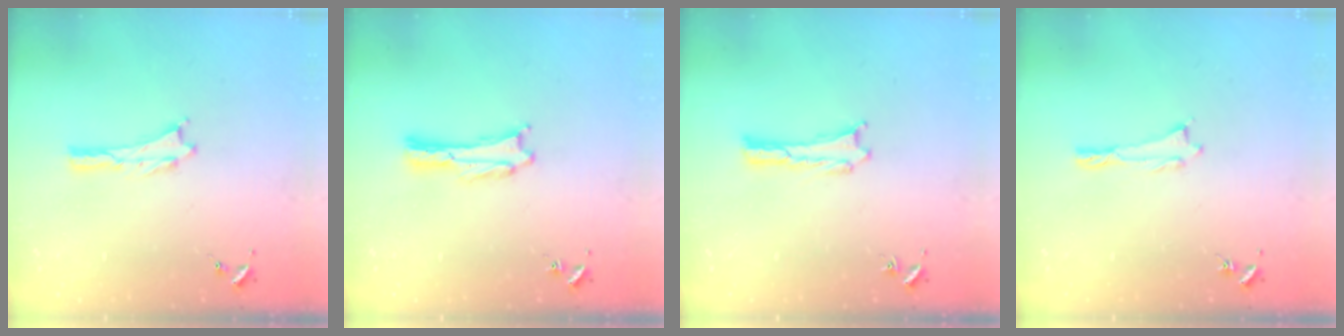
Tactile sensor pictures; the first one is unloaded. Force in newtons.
{"total": 1.1, "press": 1.1, "slide": 0.0}
{"total": 0.0}
{"total": 0.0}